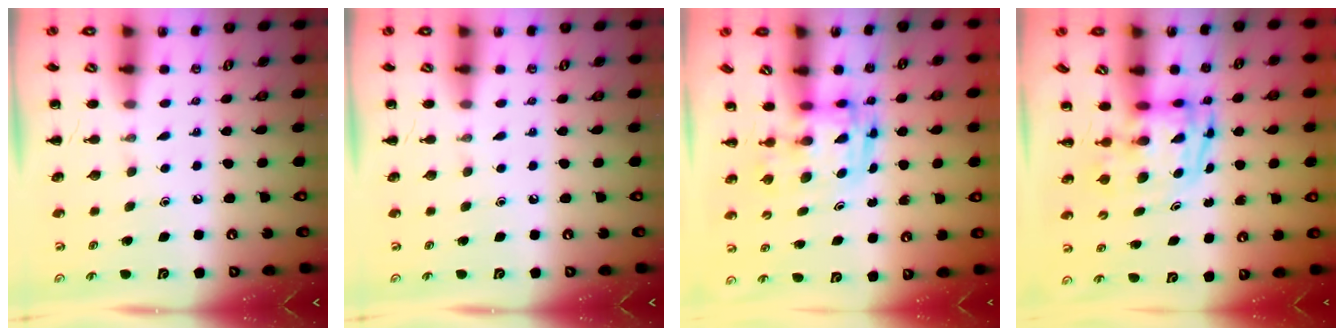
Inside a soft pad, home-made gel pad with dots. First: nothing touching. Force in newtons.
{"total": 0.0}
{"total": 2.8, "press": 2.8, "slide": 0.5}
{"total": 3.8, "press": 3.7, "slide": 0.8}